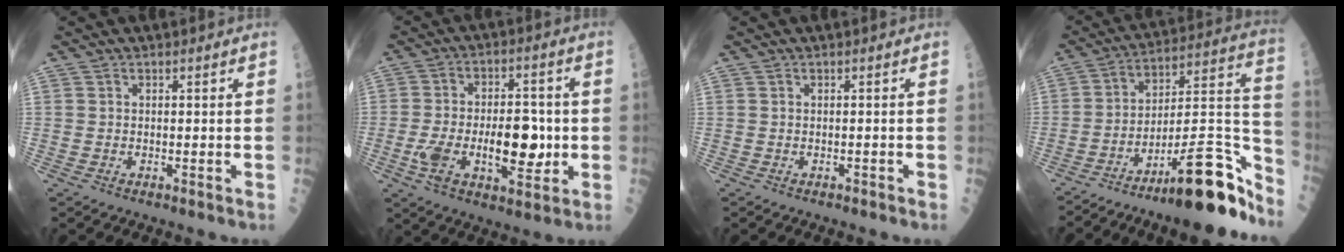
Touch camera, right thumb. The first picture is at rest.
{"total": 14.9, "force": [-2.2, 7.4, 12.7], "torque": [-0.194, 0.018, -0.027]}
{"total": 0.5, "force": [-0.4, 0.2, 0.2], "torque": [-0.003, 0.000, -0.008]}
{"total": 21.3, "force": [-14.0, 4.4, 15.4], "torque": [-0.197, 0.093, -0.221]}